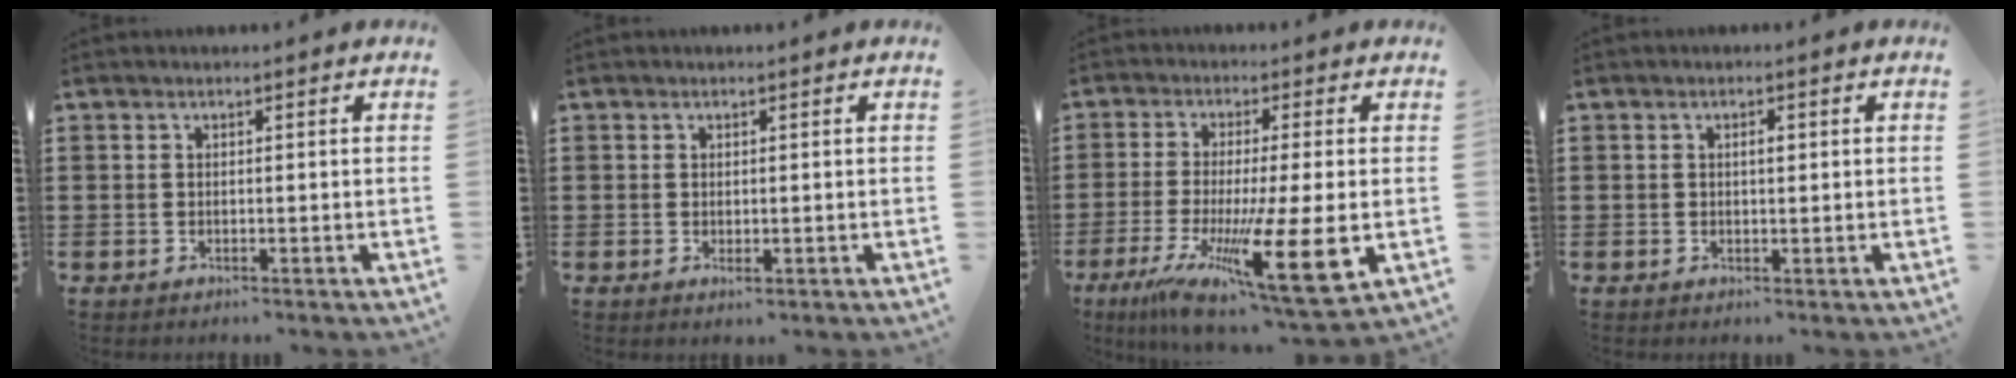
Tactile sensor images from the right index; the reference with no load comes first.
{"total": 0.7, "force": [0.1, 0.2, 0.6], "torque": [-0.013, 0.001, 0.002]}
{"total": 15.4, "force": [-4.7, 2.4, 14.4], "torque": [-0.265, -0.017, -0.069]}
{"total": 1.3, "force": [0.2, 0.5, 1.1], "torque": [-0.023, 0.003, 0.003]}